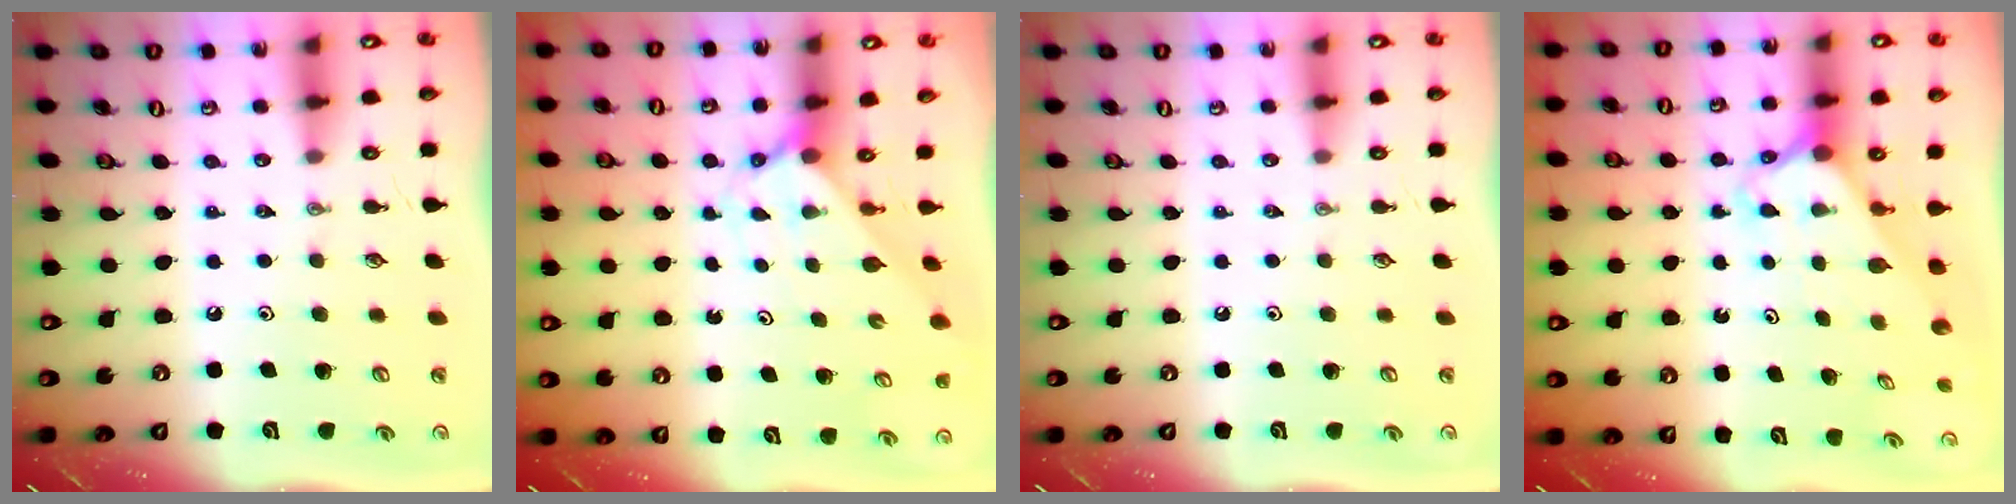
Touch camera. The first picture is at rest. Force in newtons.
{"total": 2.3, "press": 2.3, "slide": 0.2}
{"total": 0.0}
{"total": 2.3, "press": 2.3, "slide": 0.2}